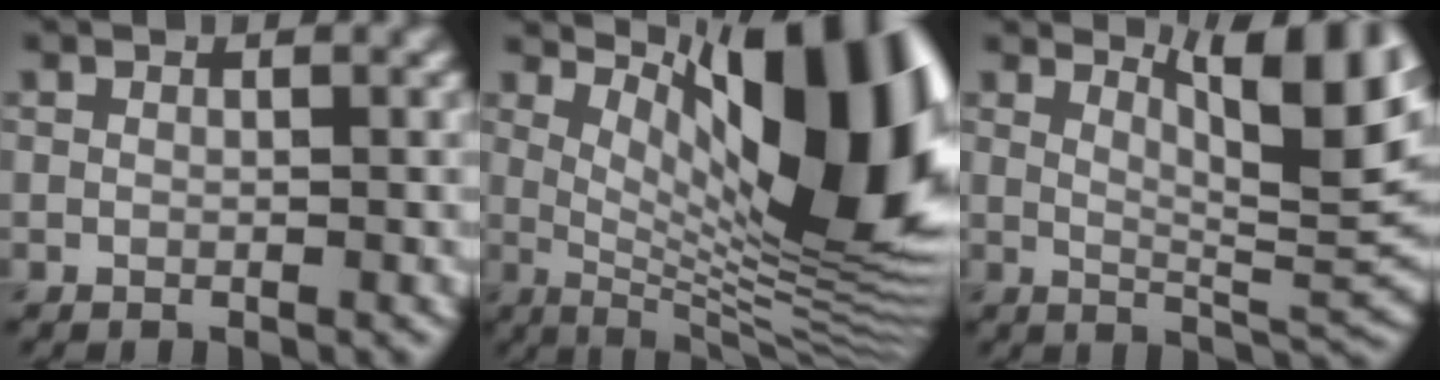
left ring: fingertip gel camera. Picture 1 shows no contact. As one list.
[{"total": 16.1, "force": [5.6, 5.0, 14.3], "torque": [-0.184, 0.001, 0.092]}, {"total": 9.8, "force": [5.2, 2.3, 8.0], "torque": [-0.110, 0.009, 0.089]}]